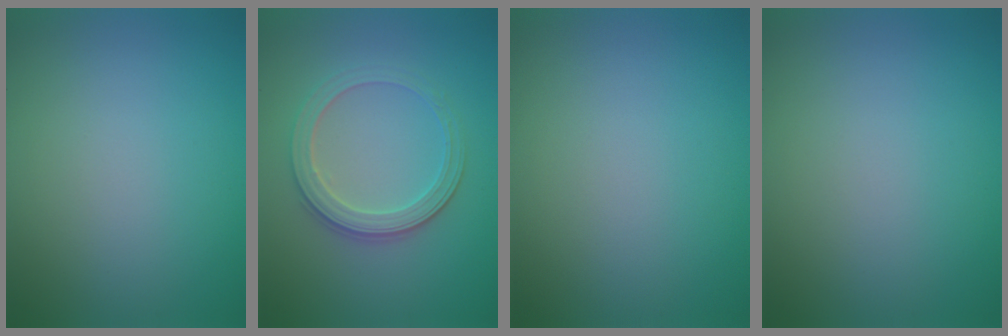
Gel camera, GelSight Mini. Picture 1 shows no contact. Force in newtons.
{"total": 3.5, "press": 3.2, "slide": 1.5}
{"total": 0.0}
{"total": 0.0}